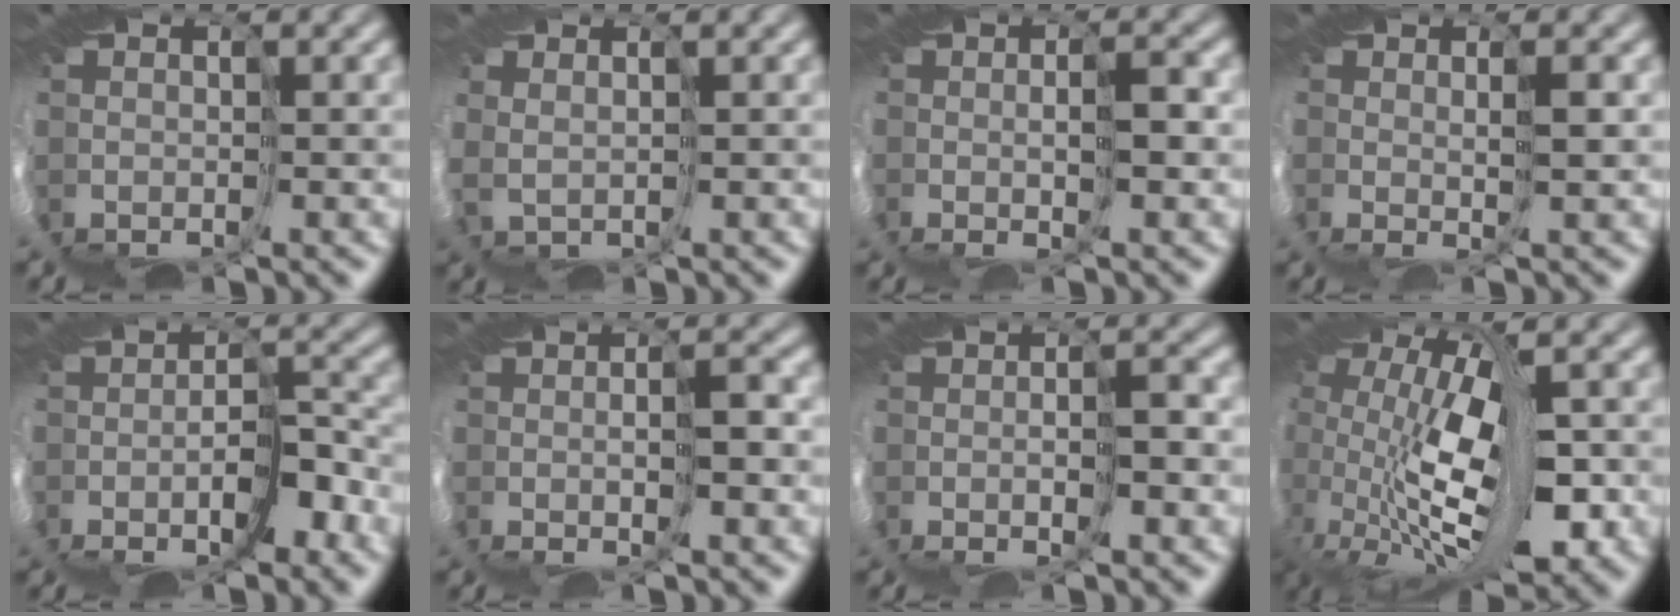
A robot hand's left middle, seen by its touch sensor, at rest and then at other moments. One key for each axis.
{"total": 1.4, "fx": 1.2, "fy": 0.7, "fz": 0.1, "tx": -0.015, "ty": -0.008, "tz": 0.030}
{"total": 2.3, "fx": 0.5, "fy": -0.9, "fz": 2.1, "tx": -0.037, "ty": -0.002, "tz": 0.009}
{"total": 2.4, "fx": 1.5, "fy": -0.6, "fz": 1.8, "tx": -0.036, "ty": -0.005, "tz": 0.032}
{"total": 4.0, "fx": -2.5, "fy": -0.4, "fz": 3.1, "tx": -0.058, "ty": -0.012, "tz": -0.045}
{"total": 2.3, "fx": 0.0, "fy": -1.3, "fz": 1.9, "tx": -0.035, "ty": -0.004, "tz": -0.003}
{"total": 2.3, "fx": -0.6, "fy": -1.2, "fz": 1.9, "tx": -0.033, "ty": -0.004, "tz": -0.012}
{"total": 10.0, "fx": 0.8, "fy": 3.7, "fz": 9.2, "tx": -0.182, "ty": -0.020, "tz": 0.038}